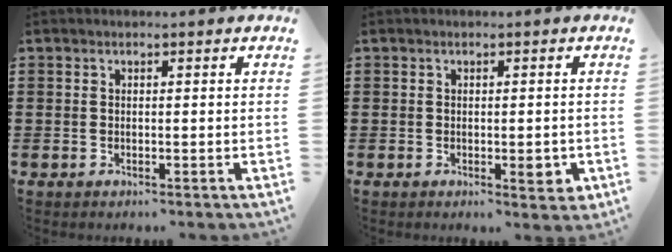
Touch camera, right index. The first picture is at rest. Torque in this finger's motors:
{"motor_torque": [1.02, -0.07, 0.02, 0.05]}